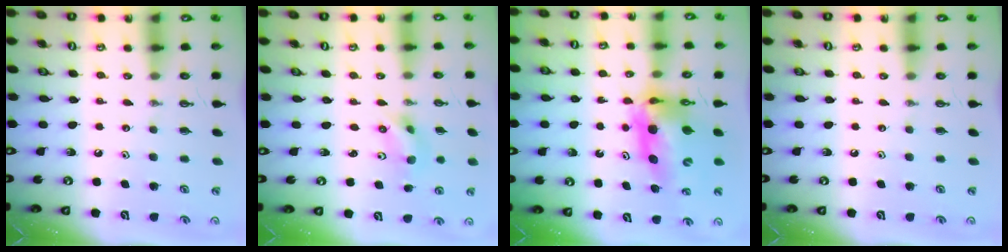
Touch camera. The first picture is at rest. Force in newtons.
{"total": 7.3, "press": 2.5, "slide": 6.8}
{"total": 12.2, "press": 12.2, "slide": 1.1}
{"total": 0.0}